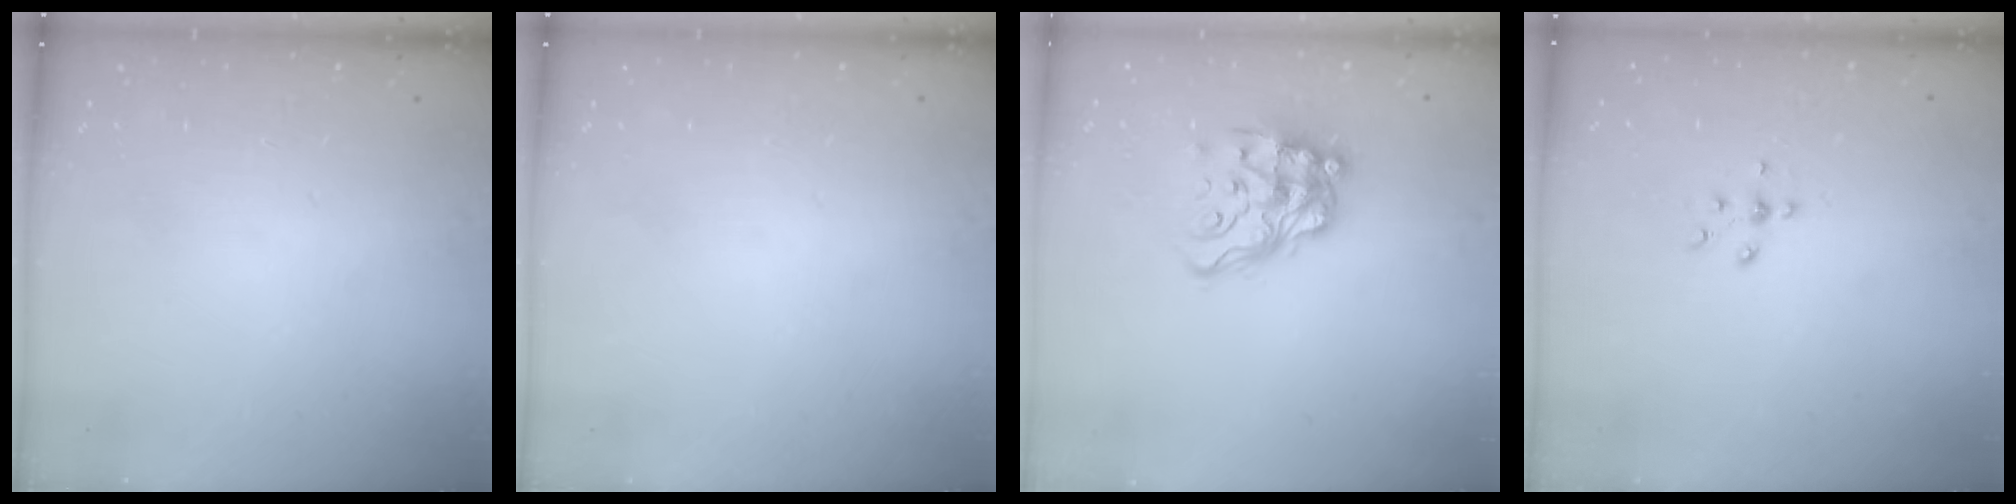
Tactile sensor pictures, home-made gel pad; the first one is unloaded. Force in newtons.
{"total": 0.0}
{"total": 14.1, "press": 14.1, "slide": 1.2}
{"total": 3.8, "press": 3.5, "slide": 1.2}